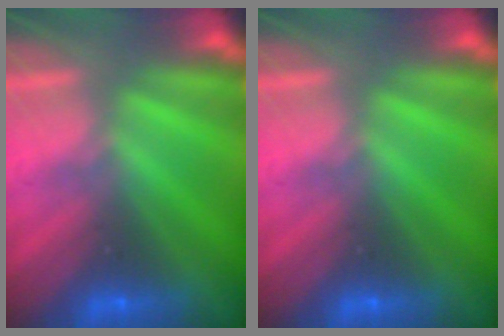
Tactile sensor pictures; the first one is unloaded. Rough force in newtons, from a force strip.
{"total": 0.0}